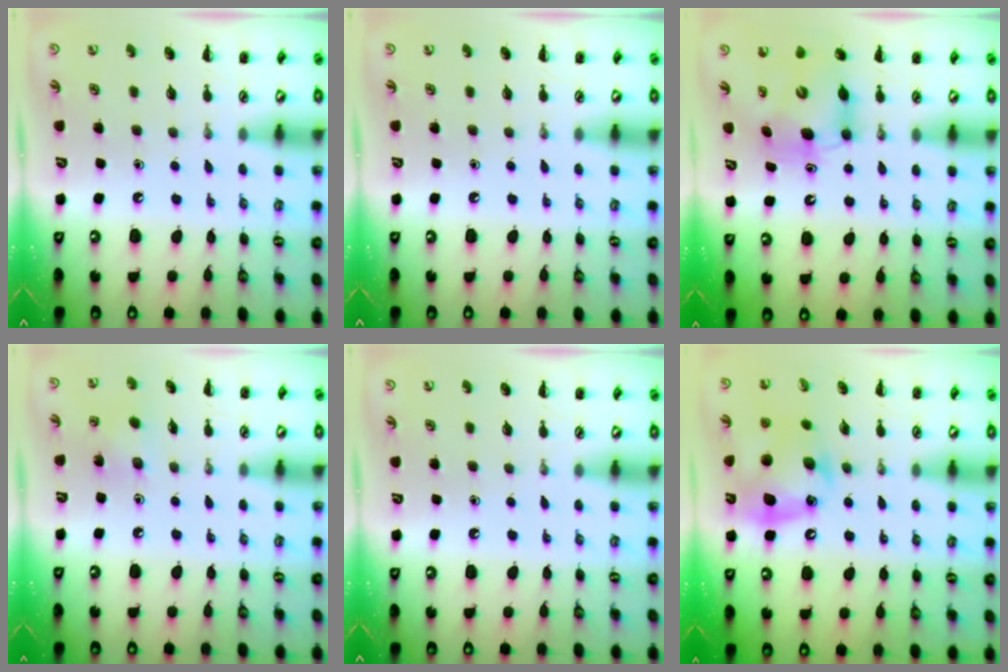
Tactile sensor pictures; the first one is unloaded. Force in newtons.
{"total": 0.0}
{"total": 7.2, "press": 7.0, "slide": 1.6}
{"total": 3.9, "press": 3.7, "slide": 1.0}
{"total": 0.0}
{"total": 13.6, "press": 13.6, "slide": 0.8}